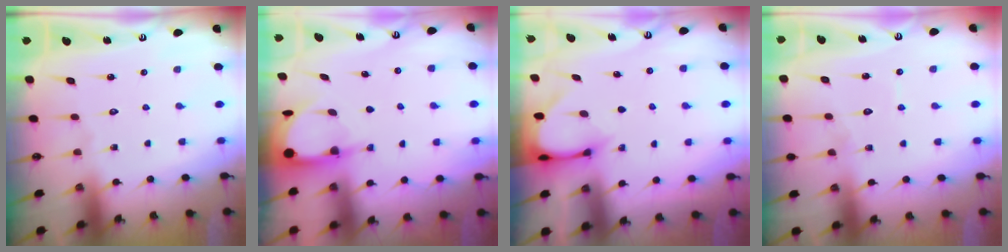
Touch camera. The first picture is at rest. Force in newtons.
{"total": 3.9, "press": 3.9, "slide": 0.4}
{"total": 3.3, "press": 3.3, "slide": 0.3}
{"total": 6.0, "press": 6.0, "slide": 0.5}